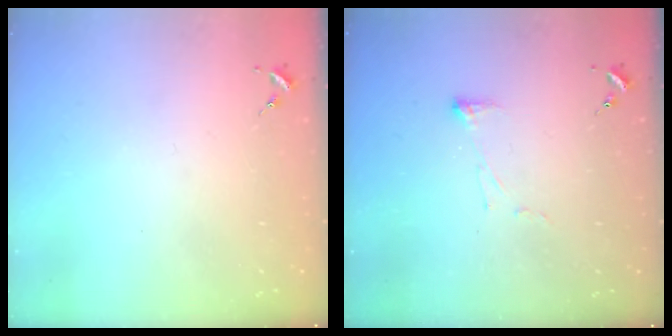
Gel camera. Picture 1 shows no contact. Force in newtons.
{"total": 3.8, "press": 3.8, "slide": 0.6}